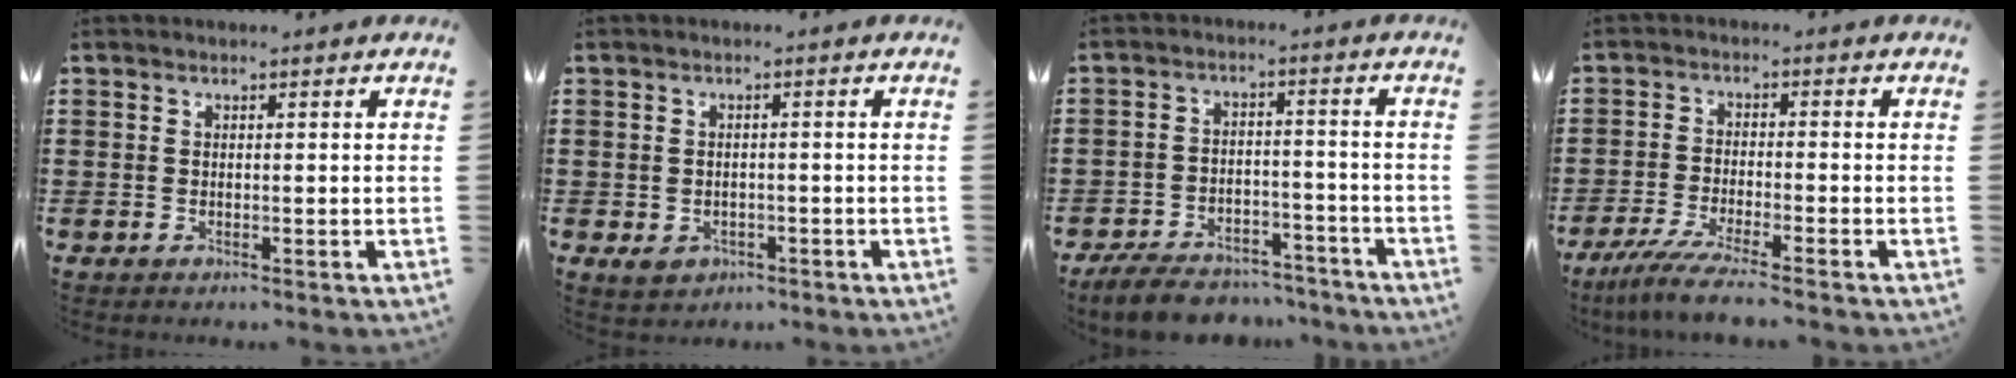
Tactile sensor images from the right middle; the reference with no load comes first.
{"total": 1.6, "force": [-1.0, 1.1, 0.6], "torque": [-0.017, -0.003, -0.020]}
{"total": 6.8, "force": [-6.5, 1.4, 1.7], "torque": [-0.032, 0.014, -0.125]}
{"total": 5.5, "force": [-4.6, -0.3, 2.9], "torque": [-0.068, -0.022, -0.088]}